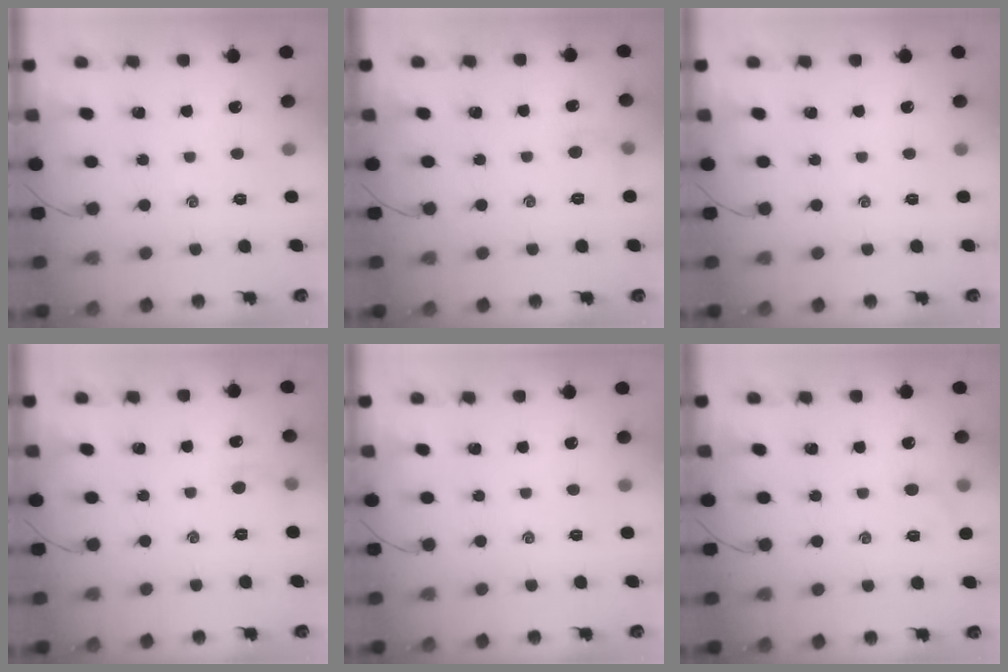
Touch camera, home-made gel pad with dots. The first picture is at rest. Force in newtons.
{"total": 5.1, "press": 4.9, "slide": 1.3}
{"total": 0.0}
{"total": 5.2, "press": 4.9, "slide": 1.6}
{"total": 0.0}
{"total": 4.7, "press": 4.5, "slide": 1.5}